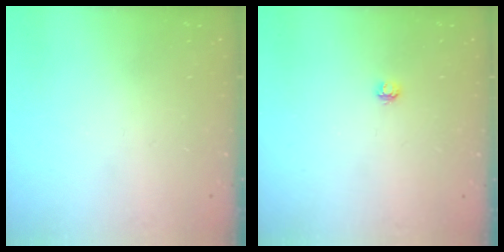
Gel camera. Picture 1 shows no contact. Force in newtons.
{"total": 3.2, "press": 3.2, "slide": 0.3}